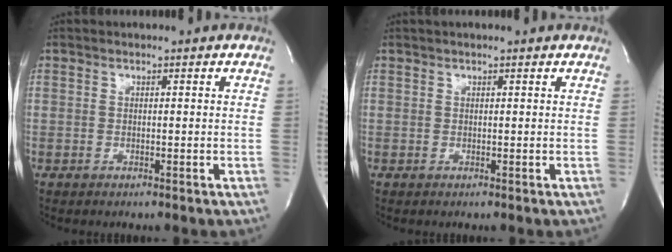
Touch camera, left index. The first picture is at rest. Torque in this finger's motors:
{"motor_torque": [0.27, -0.20, 0.00, 0.00]}